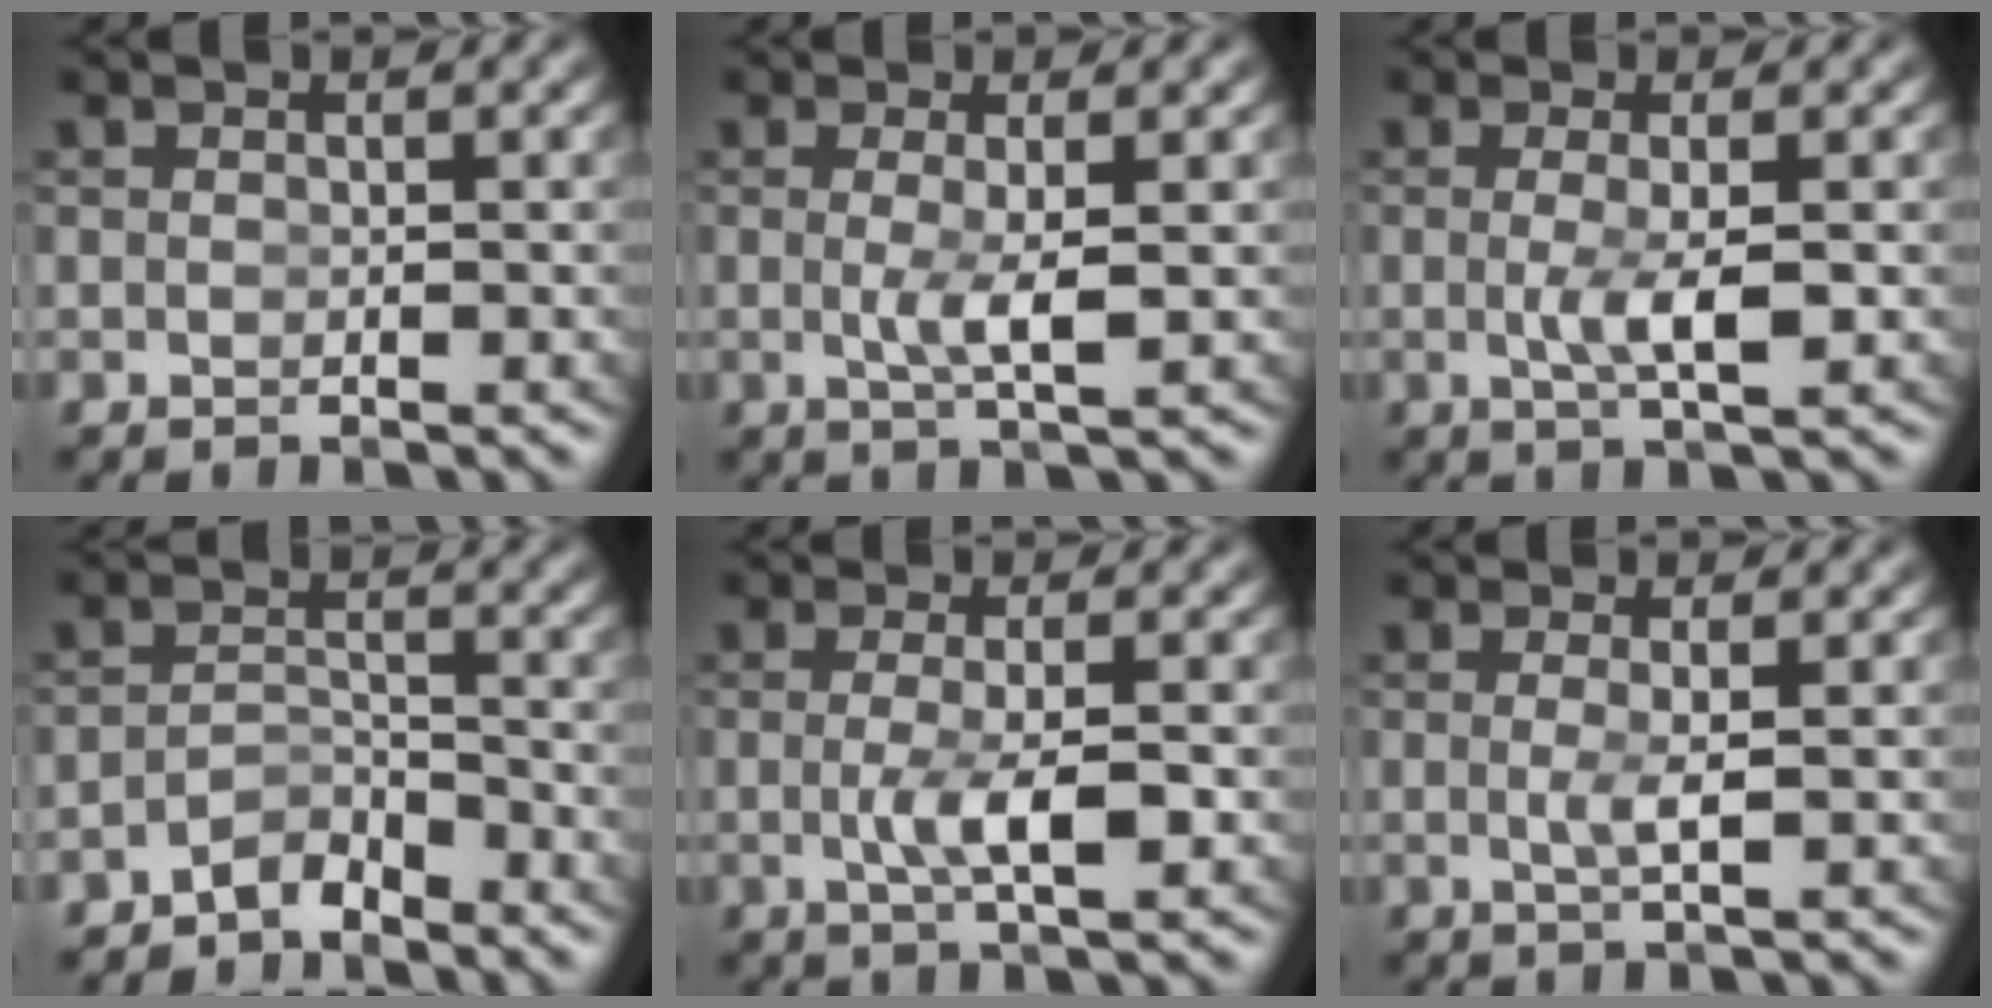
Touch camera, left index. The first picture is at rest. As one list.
[{"total": 2.4, "force": [-0.2, -0.4, 2.4], "torque": [-0.052, -0.018, 0.008]}, {"total": 2.7, "force": [-0.4, -0.2, 2.7], "torque": [-0.054, -0.014, 0.003]}, {"total": 3.2, "force": [-3.0, 0.9, 0.5], "torque": [-0.009, -0.011, -0.050]}, {"total": 3.1, "force": [-0.7, 0.0, 3.0], "torque": [-0.060, -0.011, -0.004]}, {"total": 1.6, "force": [-0.2, -0.6, 1.5], "torque": [-0.039, -0.014, 0.007]}]